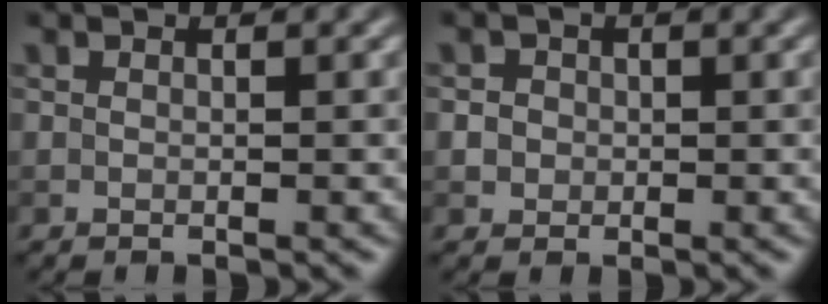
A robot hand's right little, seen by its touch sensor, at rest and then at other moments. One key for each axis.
{"total": 2.4, "fx": 0.5, "fy": 2.1, "fz": 0.9, "tx": -0.004, "ty": 0.010, "tz": 0.000}